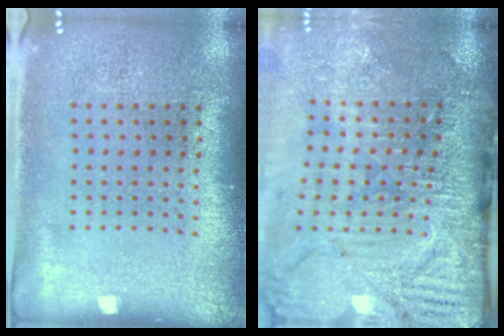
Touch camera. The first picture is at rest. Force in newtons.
{"total": 4.7, "press": 4.0, "slide": 2.5}